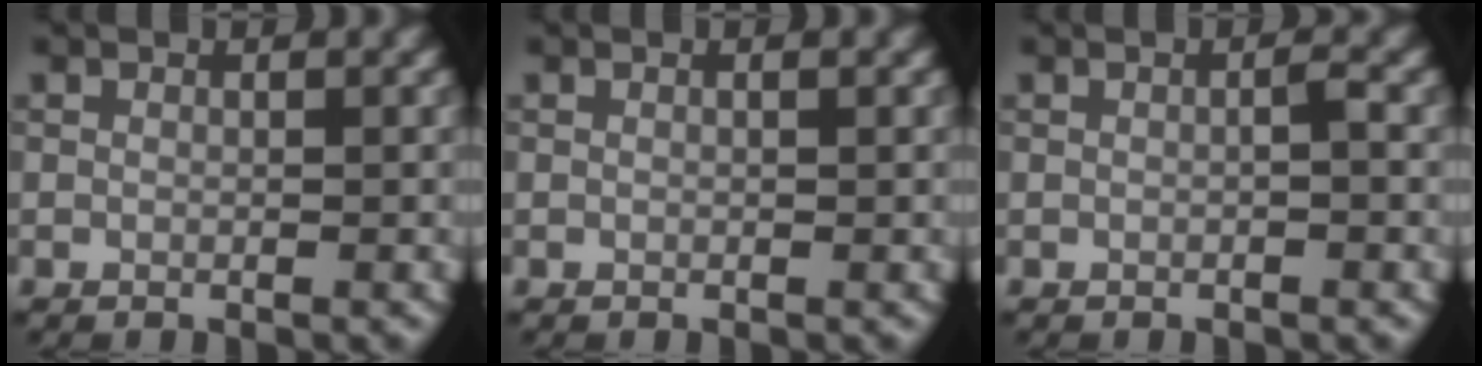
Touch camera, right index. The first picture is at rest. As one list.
[{"total": 0.0}, {"total": 0.7, "force": [-0.2, 0.0, 0.7], "torque": [-0.012, 0.004, -0.004]}]